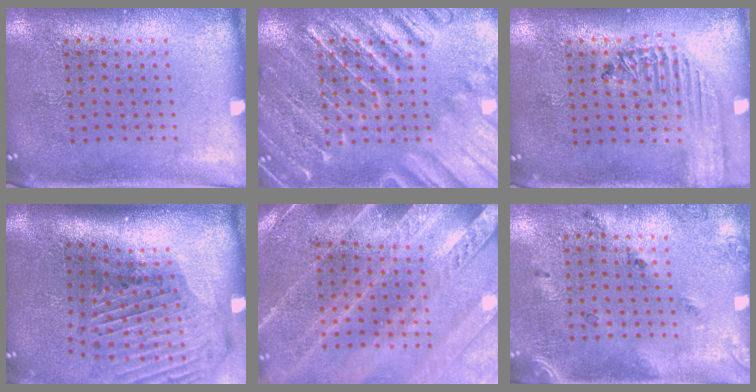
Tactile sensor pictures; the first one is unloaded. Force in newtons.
{"total": 5.5, "press": 5.4, "slide": 0.7}
{"total": 1.8, "press": 1.7, "slide": 0.7}
{"total": 2.9, "press": 2.1, "slide": 2.0}
{"total": 3.3, "press": 2.8, "slide": 1.8}
{"total": 1.7, "press": 1.1, "slide": 1.3}